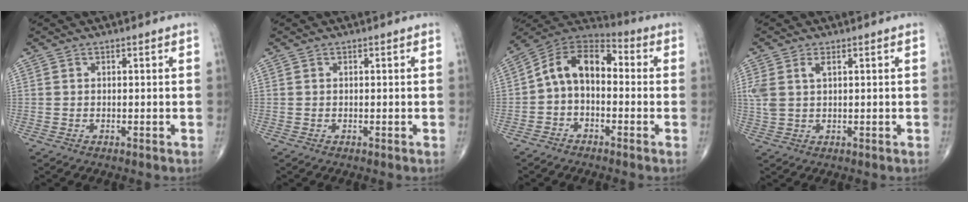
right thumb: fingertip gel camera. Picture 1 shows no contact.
{"total": 0.0}
{"total": 11.3, "force": [-0.5, 7.3, 8.6], "torque": [-0.127, 0.048, -0.026]}
{"total": 4.4, "force": [1.5, 2.2, 3.5], "torque": [-0.092, 0.009, 0.037]}